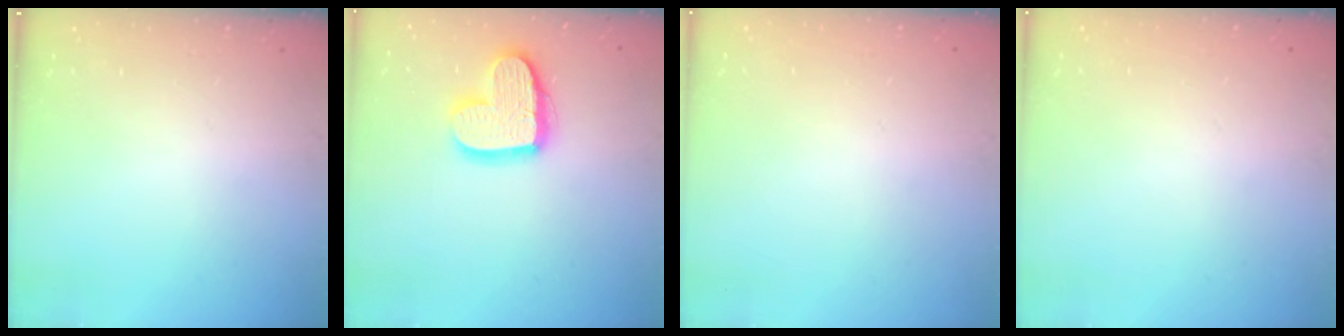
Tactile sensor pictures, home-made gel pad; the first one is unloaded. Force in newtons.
{"total": 14.9, "press": 14.8, "slide": 1.1}
{"total": 0.0}
{"total": 0.0}